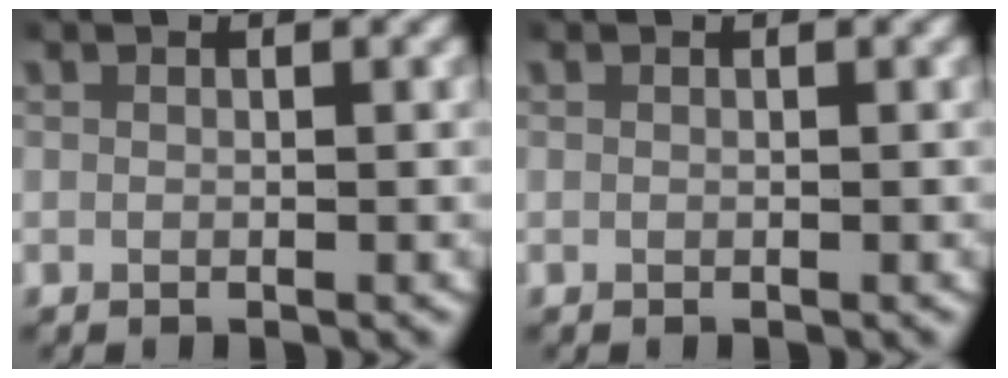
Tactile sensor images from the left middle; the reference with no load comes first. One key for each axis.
{"total": 0.0}